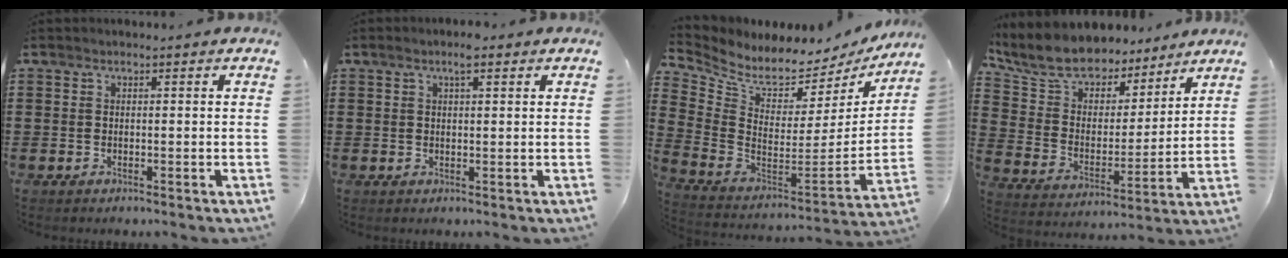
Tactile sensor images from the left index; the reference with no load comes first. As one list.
[{"total": 2.9, "force": [1.7, 0.6, 2.2], "torque": [-0.046, 0.006, 0.029]}, {"total": 5.0, "force": [4.5, 1.6, 1.5], "torque": [-0.064, -0.055, 0.075]}, {"total": 8.8, "force": [8.0, 3.4, 1.7], "torque": [-0.083, -0.051, 0.146]}]